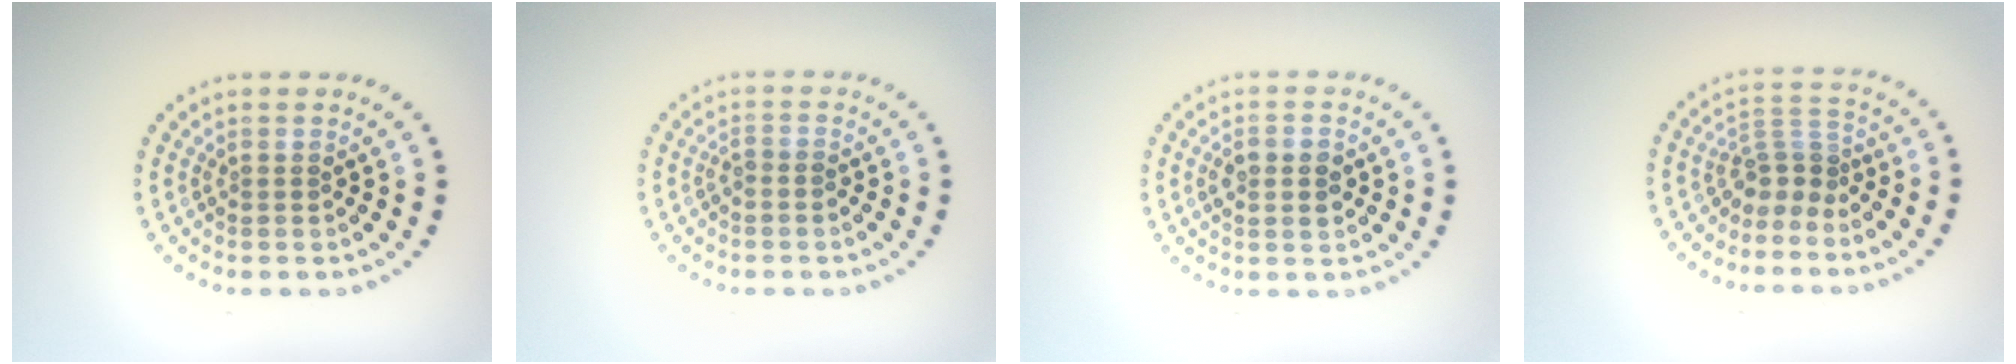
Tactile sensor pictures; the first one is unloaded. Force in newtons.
{"total": 0.7, "press": 0.5, "slide": 0.5}
{"total": 2.3, "press": 2.3, "slide": 0.1}
{"total": 2.8, "press": 1.8, "slide": 2.1}